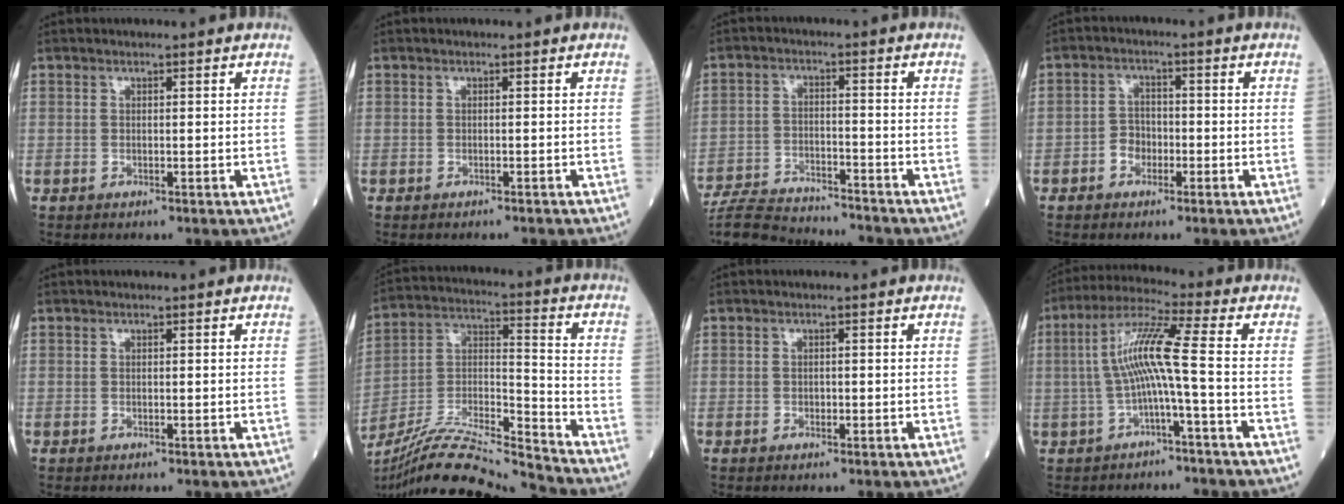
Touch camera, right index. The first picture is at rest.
{"total": 1.5, "force": [-1.5, -0.1, 0.3], "torque": [-0.004, -0.002, -0.018]}
{"total": 11.5, "force": [-11.0, 1.5, 2.9], "torque": [-0.054, 0.002, -0.177]}
{"total": 3.0, "force": [-1.5, 2.3, 1.3], "torque": [-0.019, 0.008, -0.029]}
{"total": 0.0}
{"total": 18.3, "force": [-17.4, -1.0, 5.8], "torque": [-0.112, 0.010, -0.306]}
{"total": 0.8, "force": [-0.3, 0.5, 0.5], "torque": [-0.011, 0.000, -0.004]}
{"total": 8.3, "force": [-1.1, -1.0, 8.1], "torque": [-0.162, 0.027, -0.019]}